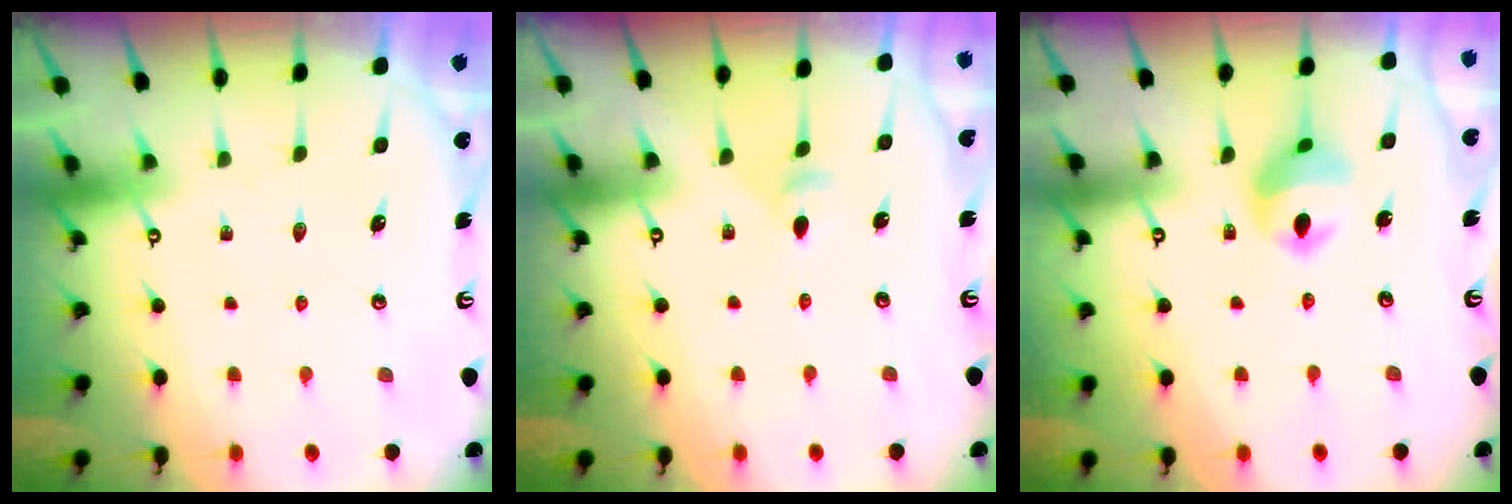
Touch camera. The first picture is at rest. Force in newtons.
{"total": 4.3, "press": 4.2, "slide": 0.6}
{"total": 10.4, "press": 10.3, "slide": 1.3}